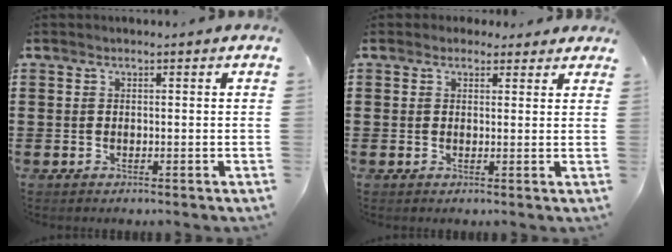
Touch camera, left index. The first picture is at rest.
{"total": 2.1, "force": [1.5, 1.4, 0.2], "torque": [-0.002, 0.006, 0.027]}